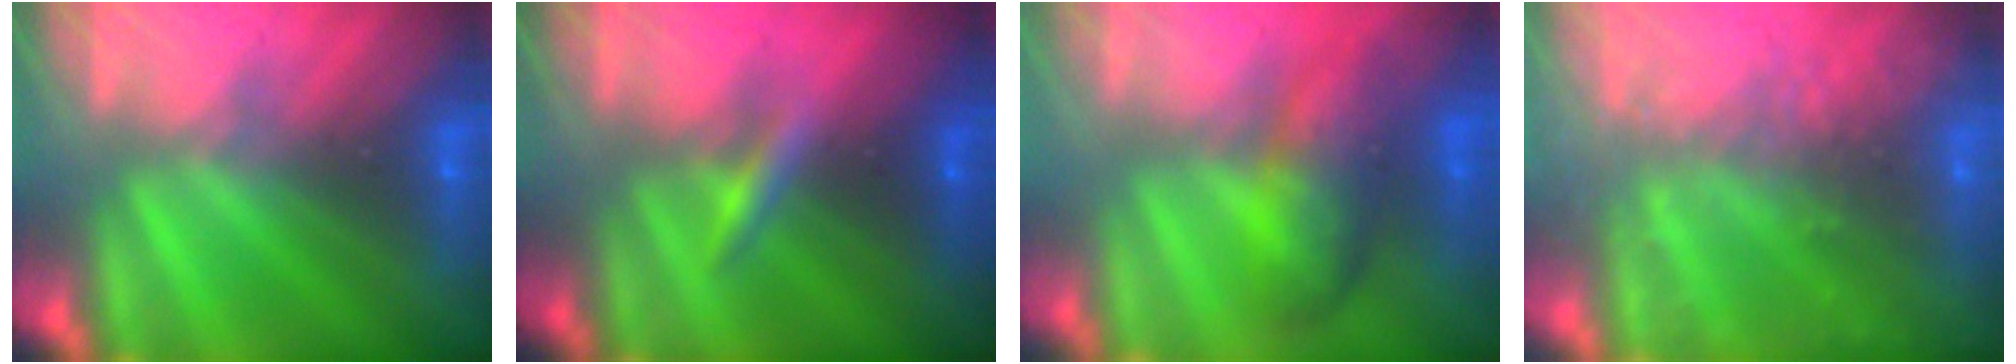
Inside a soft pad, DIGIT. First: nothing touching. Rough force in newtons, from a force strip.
{"total": 2.6}
{"total": 8.1}
{"total": 7.7}